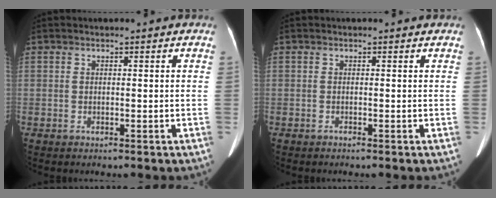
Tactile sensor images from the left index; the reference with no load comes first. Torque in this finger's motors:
{"motor_torque": [-0.19, 0.03, -0.02, 0.00]}